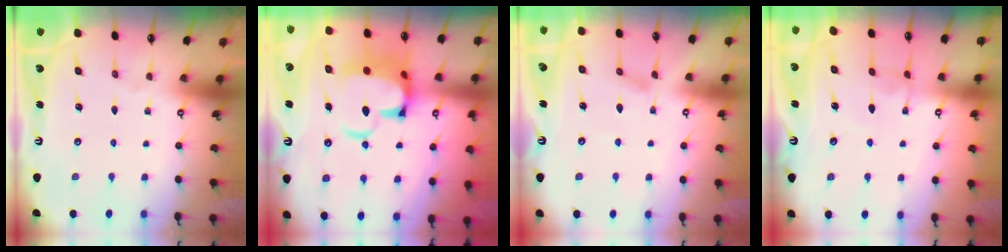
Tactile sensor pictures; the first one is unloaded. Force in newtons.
{"total": 9.0, "press": 8.7, "slide": 2.3}
{"total": 1.1, "press": 1.0, "slide": 0.4}
{"total": 0.0}